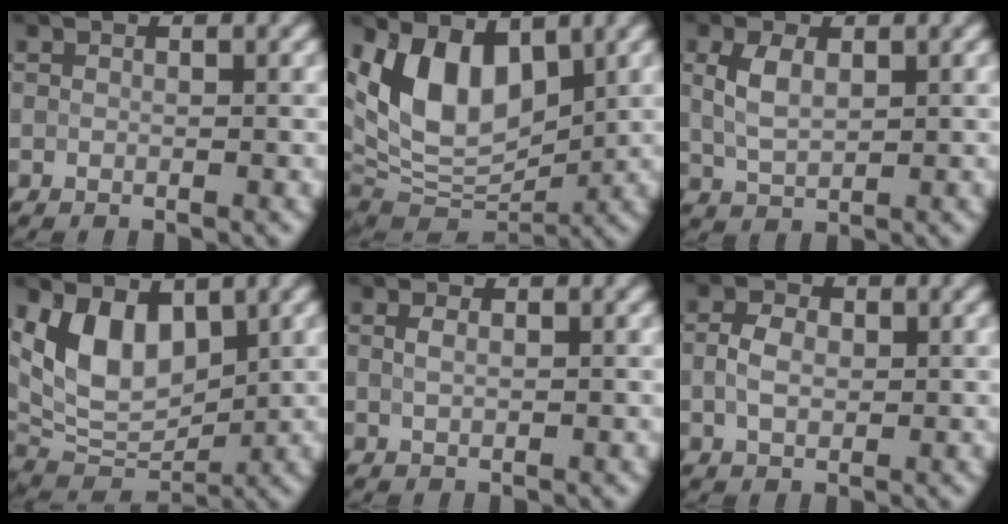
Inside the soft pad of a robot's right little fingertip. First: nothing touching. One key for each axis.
{"total": 9.2, "fx": 2.8, "fy": 5.4, "fz": 6.9, "tx": -0.133, "ty": 0.001, "tz": 0.044}
{"total": 3.3, "fx": 1.0, "fy": 1.8, "fz": 2.5, "tx": -0.066, "ty": 0.008, "tz": 0.024}
{"total": 6.8, "fx": 2.5, "fy": 4.0, "fz": 4.9, "tx": -0.092, "ty": -0.009, "tz": 0.047}
{"total": 1.2, "fx": 0.4, "fy": 0.6, "fz": 0.9, "tx": -0.025, "ty": 0.005, "tz": 0.009}
{"total": 2.8, "fx": 0.2, "fy": 1.9, "fz": 2.0, "tx": -0.048, "ty": 0.006, "tz": 0.001}